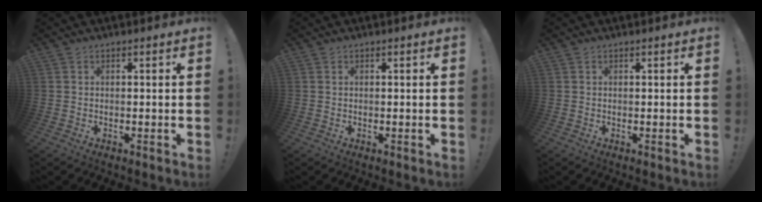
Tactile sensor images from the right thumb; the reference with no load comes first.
{"total": 0.0}
{"total": 0.0}